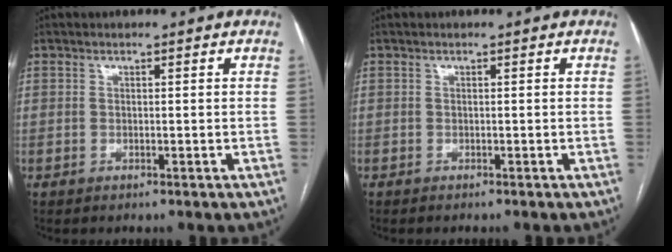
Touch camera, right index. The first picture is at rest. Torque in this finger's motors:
{"motor_torque": [-0.02, -0.02, -0.02, -0.02]}